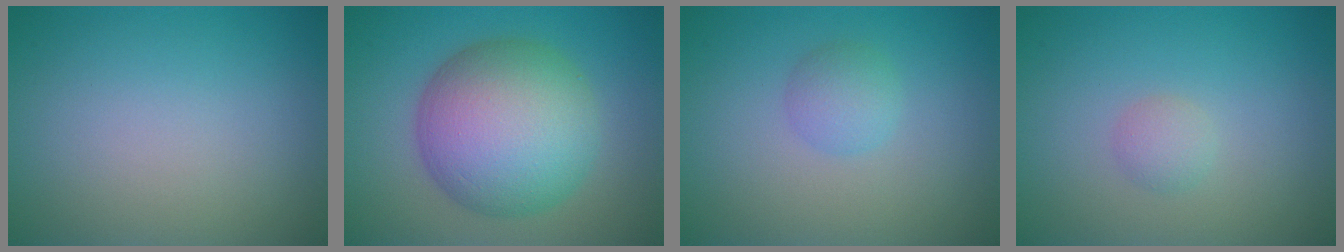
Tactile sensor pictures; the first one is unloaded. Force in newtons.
{"total": 11.2, "press": 11.1, "slide": 0.4}
{"total": 1.9, "press": 1.9, "slide": 0.1}
{"total": 1.2, "press": 1.2, "slide": 0.0}